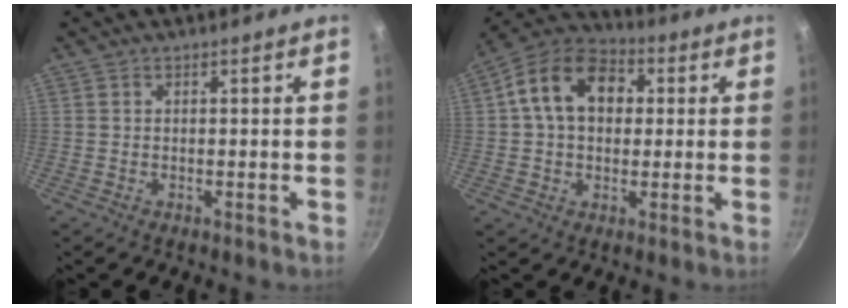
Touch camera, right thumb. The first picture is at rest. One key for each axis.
{"total": 14.0, "fx": 2.6, "fy": 10.2, "fz": 9.3, "tx": -0.123, "ty": 0.024, "tz": 0.024}